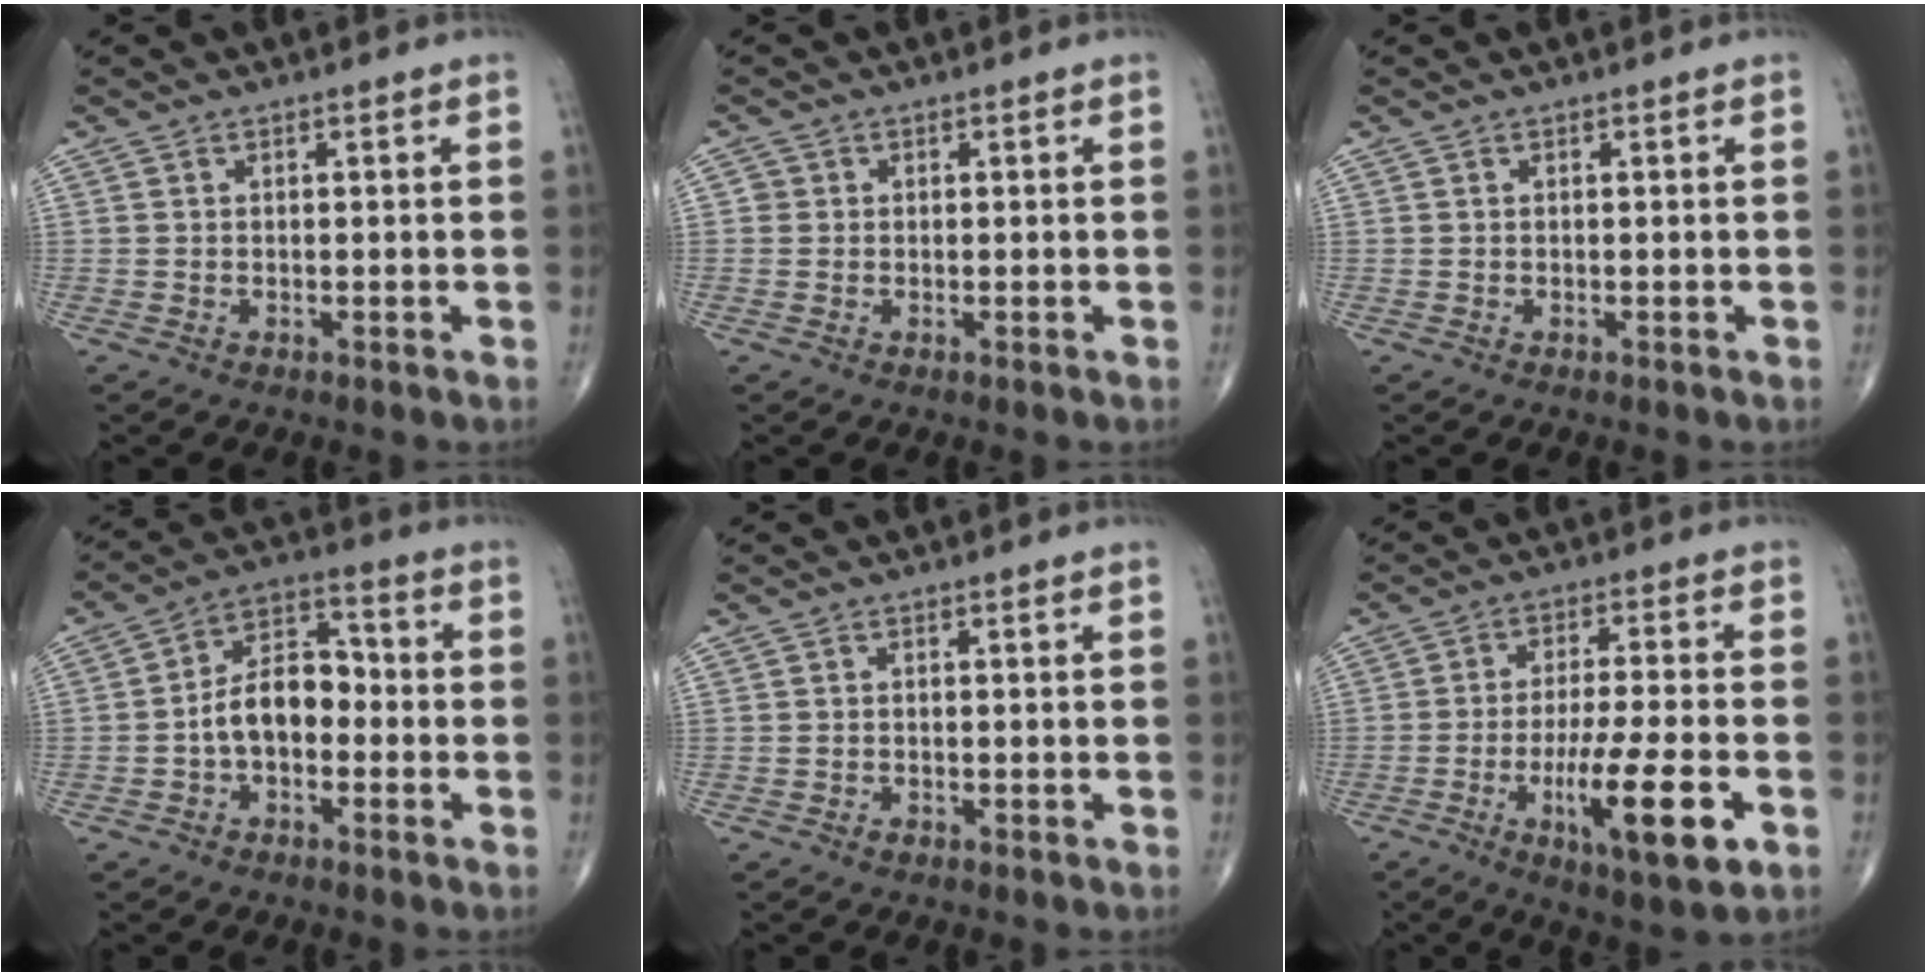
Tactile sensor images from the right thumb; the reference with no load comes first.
{"total": 1.2, "force": [0.0, 1.2, 0.2], "torque": [0.004, 0.003, -0.001]}
{"total": 0.0}
{"total": 9.7, "force": [-1.8, 6.1, 7.3], "torque": [-0.104, 0.042, -0.046]}
{"total": 0.7, "force": [-0.5, 0.4, 0.3], "torque": [-0.003, 0.002, -0.010]}
{"total": 14.2, "force": [-5.0, 2.8, 13.0], "torque": [-0.229, 0.001, -0.079]}